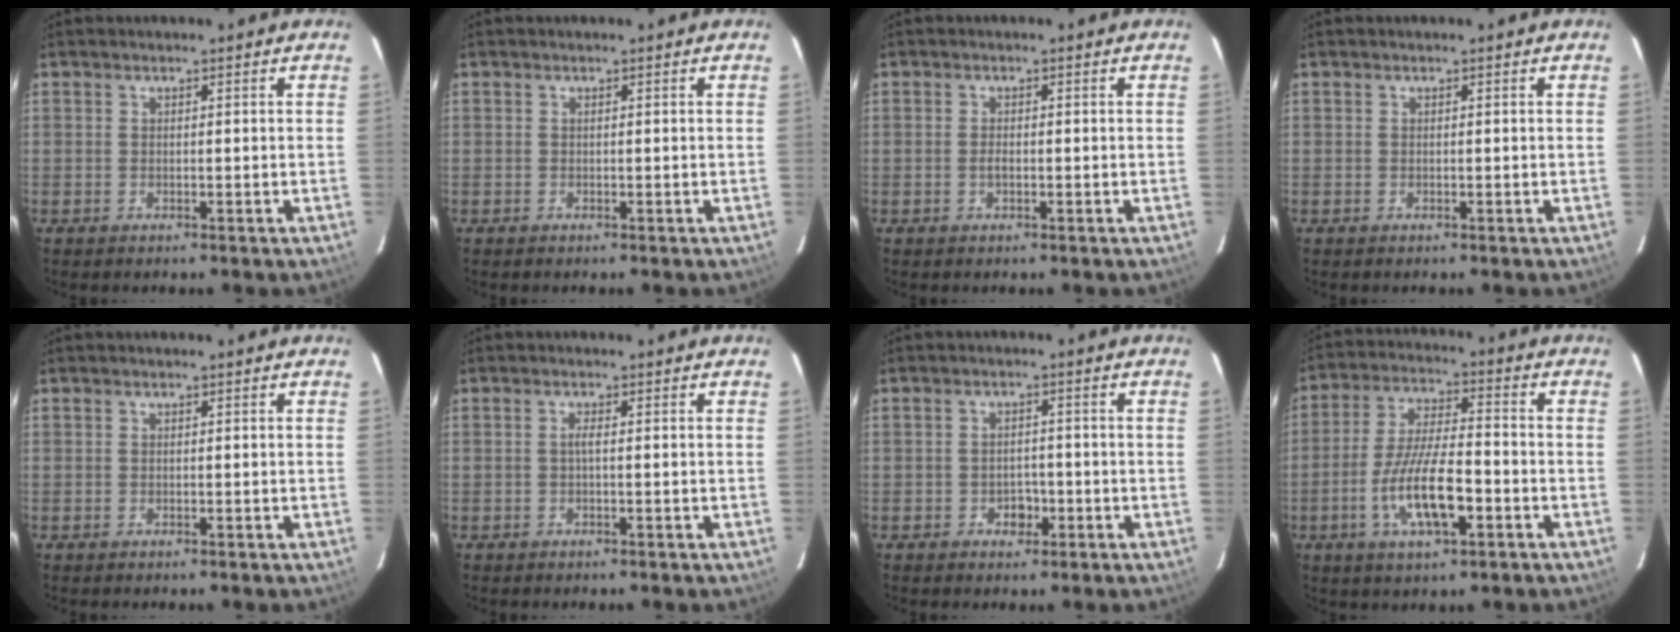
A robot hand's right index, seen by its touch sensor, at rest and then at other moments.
{"total": 0.0}
{"total": 1.0, "force": [-0.3, 0.5, 0.8], "torque": [-0.018, 0.001, -0.006]}
{"total": 0.0}
{"total": 0.0}
{"total": 0.9, "force": [-0.2, -0.1, 0.9], "torque": [-0.015, 0.002, -0.004]}
{"total": 2.9, "force": [-1.2, 2.3, 1.2], "torque": [-0.023, 0.007, -0.011]}
{"total": 12.1, "force": [-4.4, 3.3, 10.8], "torque": [-0.216, -0.006, -0.078]}